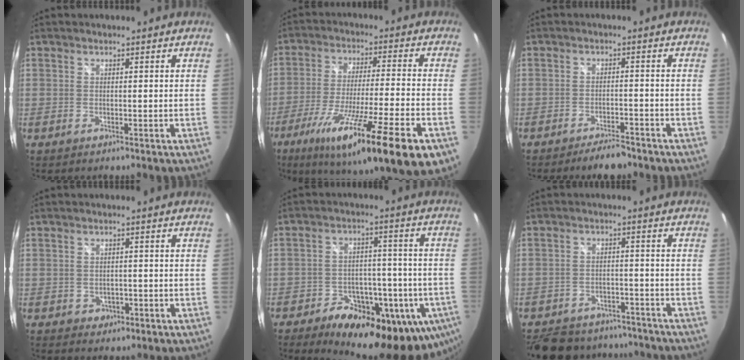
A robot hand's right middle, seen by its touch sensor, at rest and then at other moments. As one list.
[{"total": 24.4, "force": [-12.8, 1.8, 20.6], "torque": [-0.338, -0.071, -0.208]}, {"total": 5.0, "force": [-4.2, 1.4, 2.2], "torque": [-0.052, -0.002, -0.065]}, {"total": 2.9, "force": [-0.8, 2.6, 1.1], "torque": [-0.024, 0.003, -0.001]}, {"total": 22.3, "force": [-12.2, 11.1, 15.0], "torque": [-0.225, -0.014, -0.156]}, {"total": 16.4, "force": [-13.5, 7.4, 5.6], "torque": [-0.136, 0.020, -0.179]}]